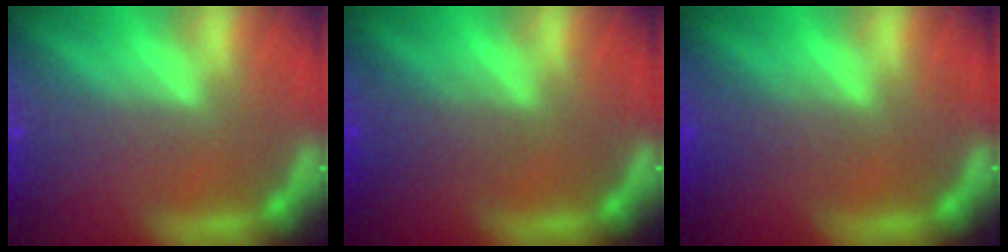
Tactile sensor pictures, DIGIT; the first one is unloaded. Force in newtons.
{"total": 2.5}
{"total": 1.9}